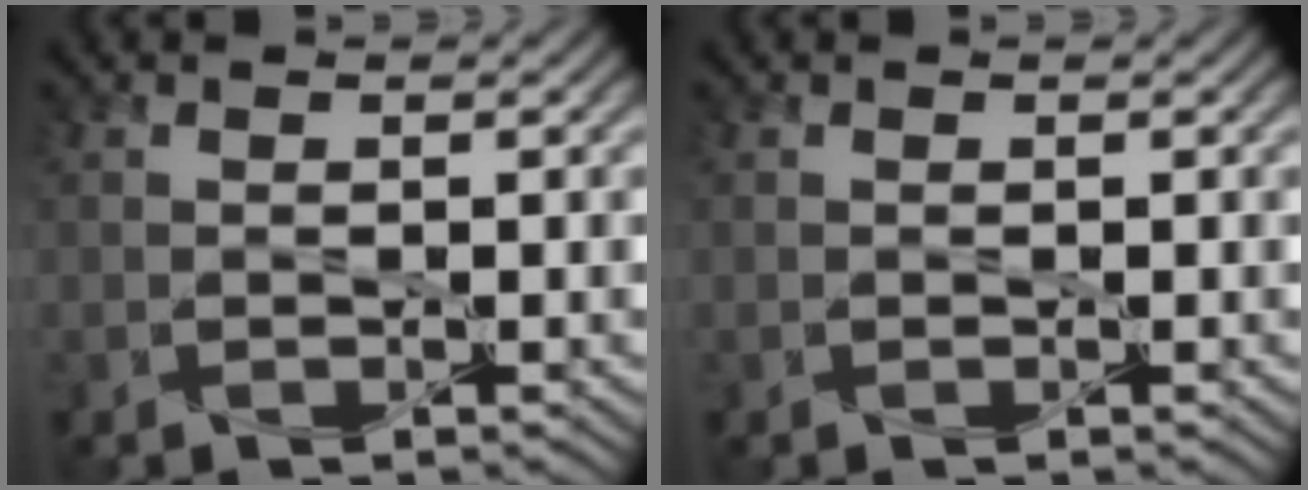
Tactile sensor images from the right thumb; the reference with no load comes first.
{"total": 0.0}